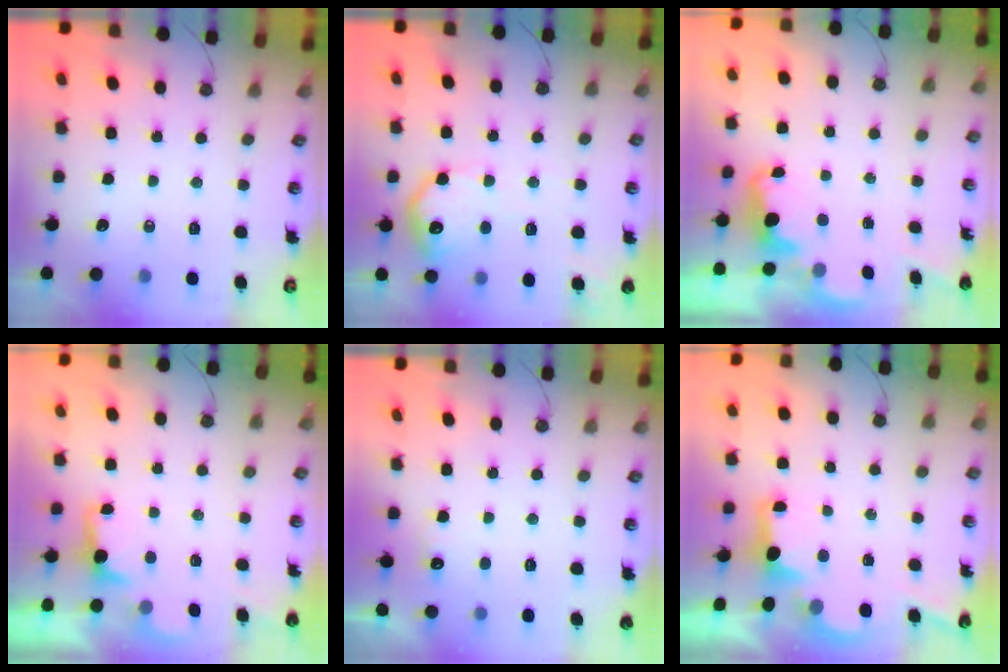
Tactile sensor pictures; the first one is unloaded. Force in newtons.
{"total": 13.5, "press": 13.5, "slide": 0.2}
{"total": 2.4, "press": 2.3, "slide": 0.7}
{"total": 1.8, "press": 1.5, "slide": 1.0}
{"total": 4.5, "press": 4.4, "slide": 1.0}
{"total": 2.5, "press": 2.4, "slide": 0.9}